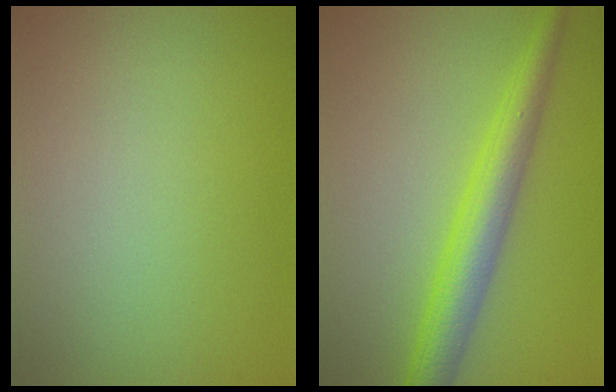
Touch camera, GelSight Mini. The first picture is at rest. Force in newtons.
{"total": 4.6, "press": 4.6, "slide": 0.0}